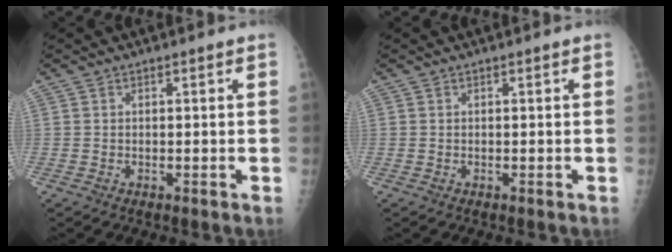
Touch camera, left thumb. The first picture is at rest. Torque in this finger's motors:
{"motor_torque": [0.00, 0.00, -0.05, -0.05, 0.00]}